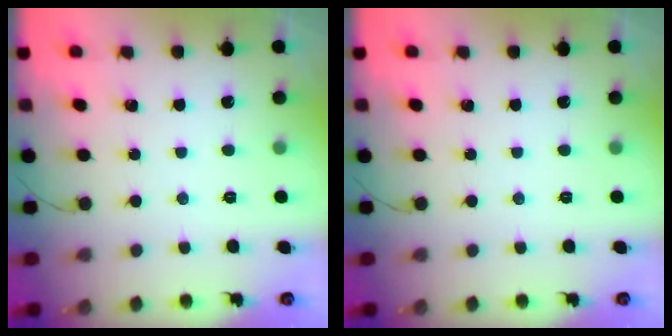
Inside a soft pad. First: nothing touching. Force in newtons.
{"total": 0.0}